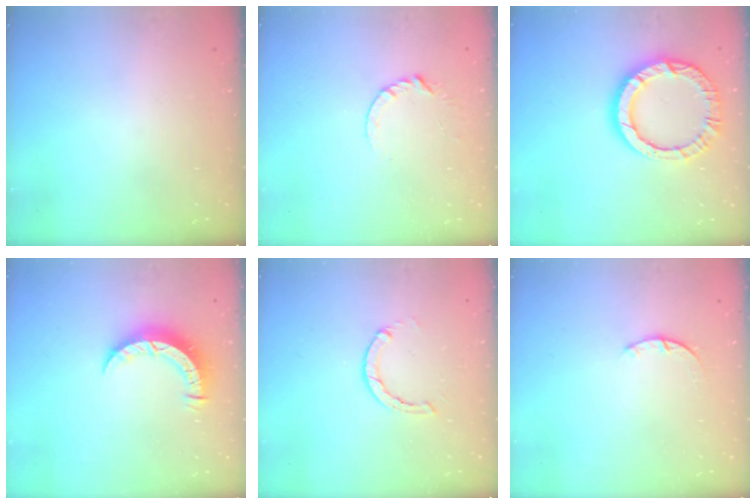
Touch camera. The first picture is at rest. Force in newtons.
{"total": 4.6, "press": 4.6, "slide": 0.5}
{"total": 12.7, "press": 12.6, "slide": 1.2}
{"total": 6.3, "press": 6.3, "slide": 0.6}
{"total": 2.8, "press": 2.7, "slide": 0.4}
{"total": 1.2, "press": 1.2, "slide": 0.3}